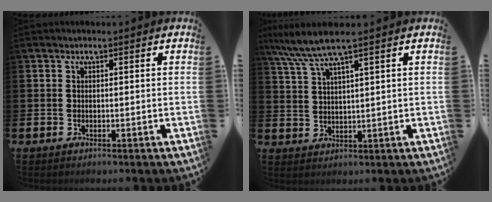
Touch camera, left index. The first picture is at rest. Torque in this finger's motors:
{"motor_torque": [0.67, -1.10, 0.68, 0.21]}